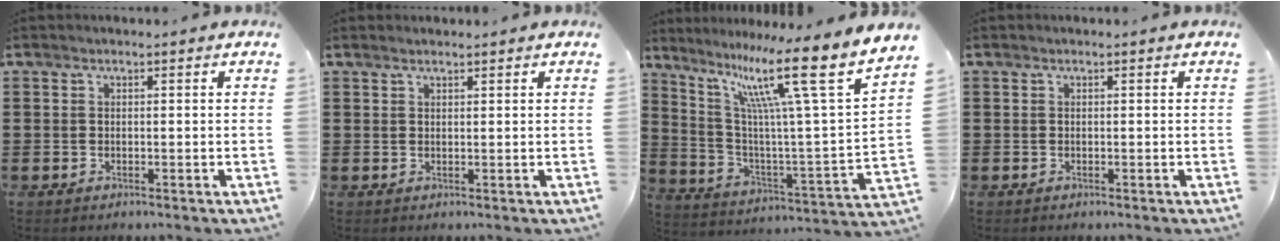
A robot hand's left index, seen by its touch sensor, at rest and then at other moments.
{"total": 0.7, "force": [0.6, 0.1, 0.2], "torque": [-0.005, 0.000, 0.012]}
{"total": 15.4, "force": [9.7, 0.8, 11.9], "torque": [-0.236, -0.069, 0.140]}
{"total": 0.0}